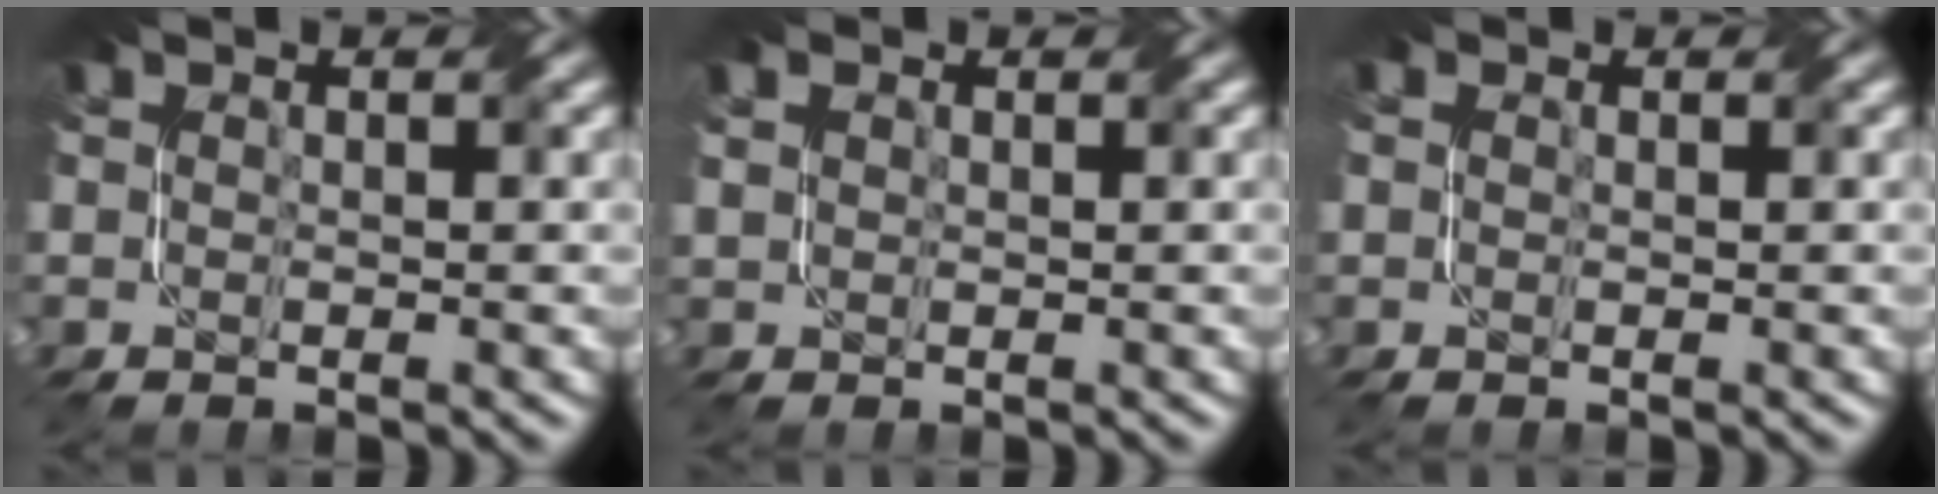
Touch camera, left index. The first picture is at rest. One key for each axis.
{"total": 1.4, "fx": 0.7, "fy": 1.0, "fz": 0.7, "tx": -0.016, "ty": 0.005, "tz": 0.014}
{"total": 1.2, "fx": 0.4, "fy": 0.9, "fz": 0.6, "tx": -0.015, "ty": 0.003, "tz": -0.001}